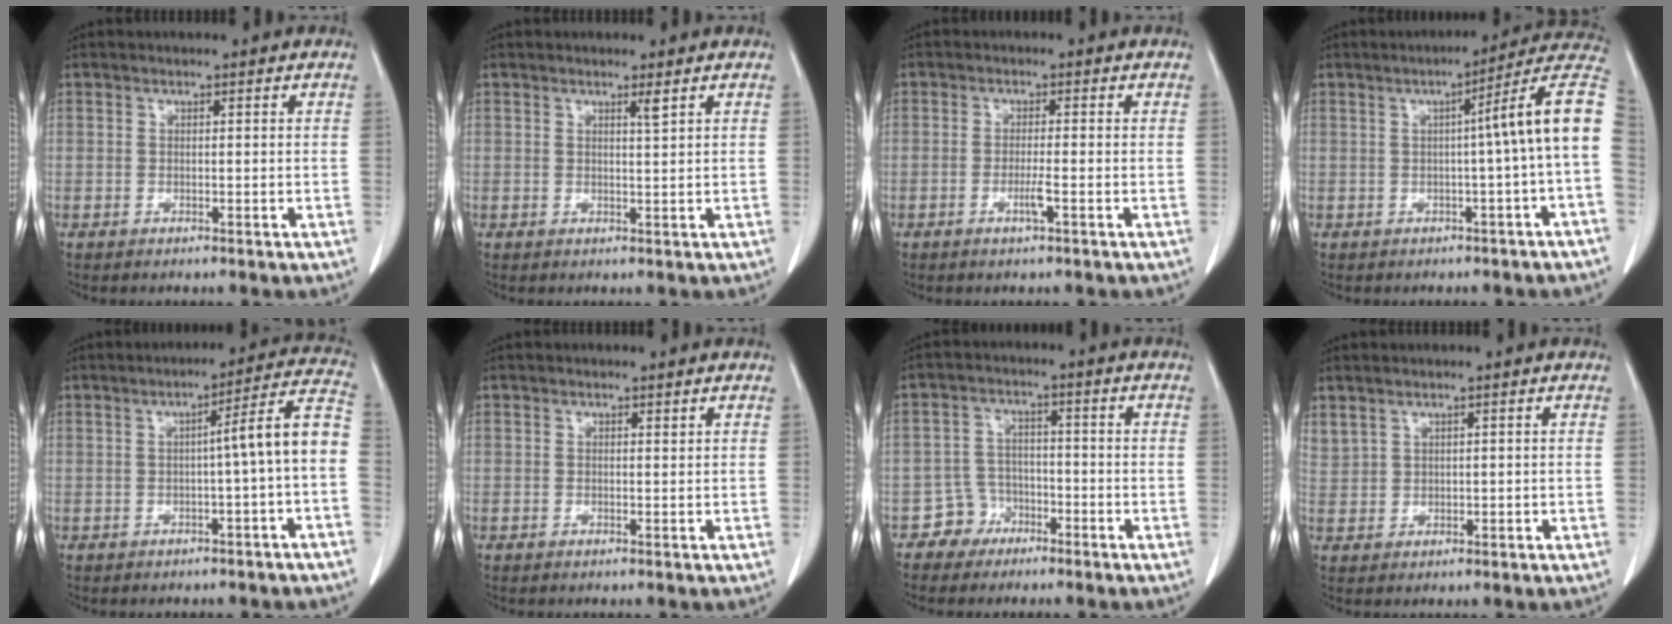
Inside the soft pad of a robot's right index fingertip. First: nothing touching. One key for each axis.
{"total": 1.1, "fx": 0.7, "fy": -0.3, "fz": 0.8, "tx": -0.020, "ty": -0.008, "tz": 0.014}
{"total": 2.3, "fx": -1.0, "fy": -0.2, "fz": 2.0, "tx": -0.040, "ty": -0.003, "tz": -0.020}
{"total": 10.0, "fx": 0.0, "fy": -1.5, "fz": 9.9, "tx": -0.117, "ty": 0.025, "tz": -0.008}
{"total": 8.0, "fx": -1.2, "fy": -0.7, "fz": 7.9, "tx": -0.097, "ty": 0.023, "tz": -0.021}
{"total": 0.0}
{"total": 4.4, "fx": -2.7, "fy": 3.5, "fz": -0.4, "tx": 0.010, "ty": 0.015, "tz": -0.046}
{"total": 2.7, "fx": 2.0, "fy": 1.6, "fz": 1.0, "tx": -0.032, "ty": 0.013, "tz": 0.058}